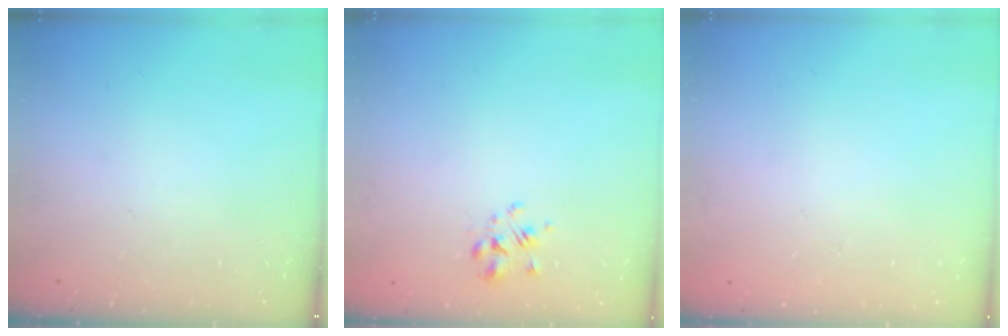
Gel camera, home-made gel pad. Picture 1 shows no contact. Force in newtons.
{"total": 2.2, "press": 2.1, "slide": 0.6}
{"total": 1.6, "press": 1.6, "slide": 0.2}